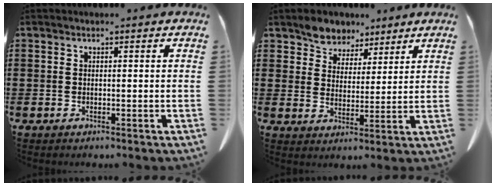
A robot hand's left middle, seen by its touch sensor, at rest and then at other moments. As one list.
[{"total": 5.2, "force": [4.5, 2.7, -0.1], "torque": [-0.025, -0.012, 0.085]}]